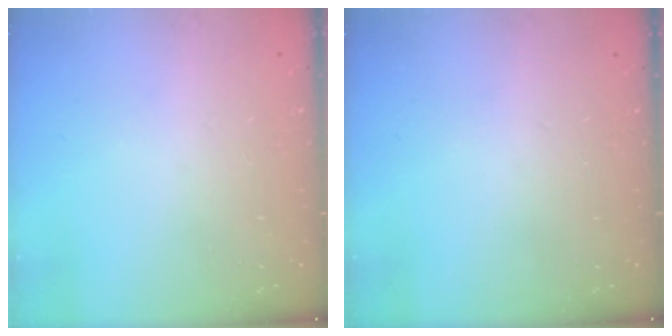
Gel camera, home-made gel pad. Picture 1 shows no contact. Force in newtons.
{"total": 0.0}